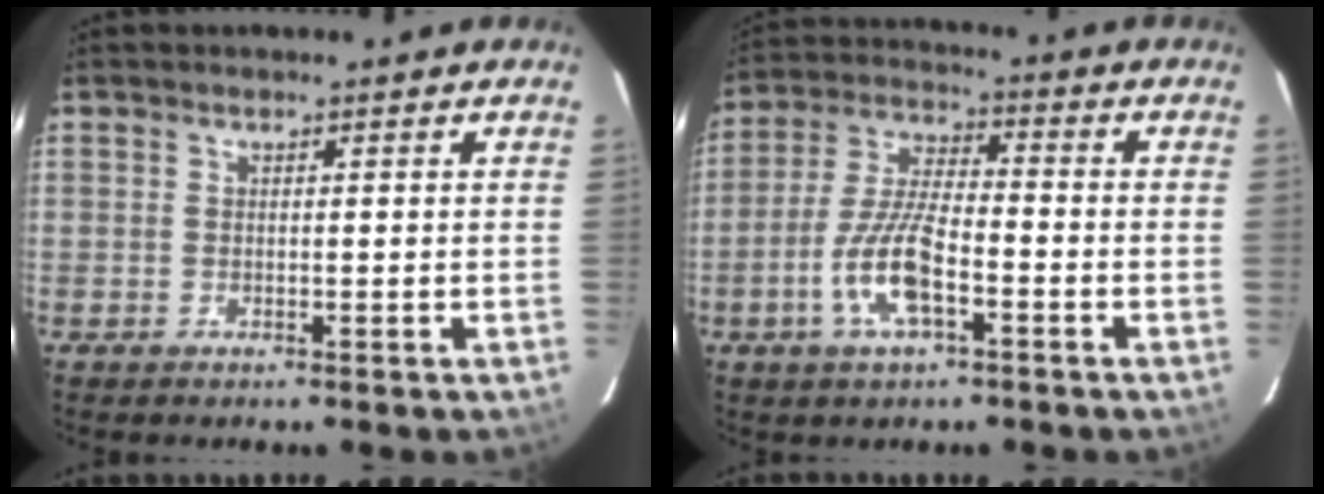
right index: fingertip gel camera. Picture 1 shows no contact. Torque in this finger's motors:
{"motor_torque": [1.73, -0.41, 0.70, 0.11]}